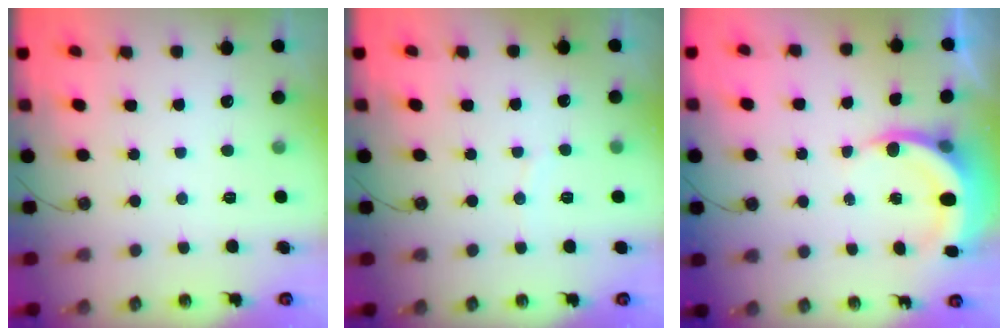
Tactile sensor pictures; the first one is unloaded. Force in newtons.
{"total": 2.8, "press": 2.8, "slide": 0.4}
{"total": 6.3, "press": 6.1, "slide": 1.4}